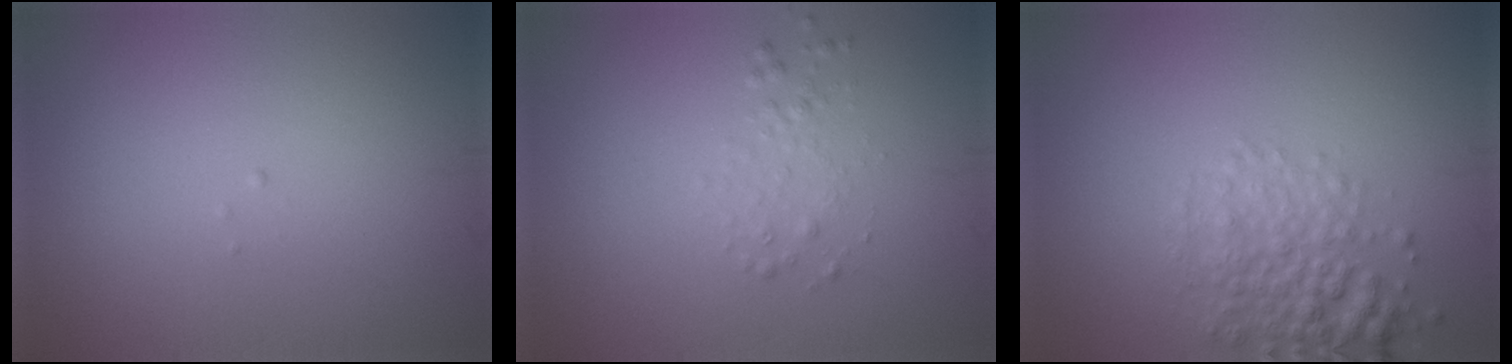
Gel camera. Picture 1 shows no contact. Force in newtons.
{"total": 1.3, "press": 1.3, "slide": 0.0}
{"total": 3.6, "press": 3.6, "slide": 0.2}